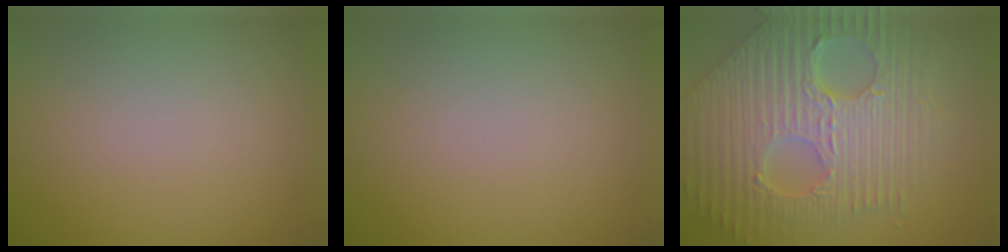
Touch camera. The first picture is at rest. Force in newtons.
{"total": 0.0}
{"total": 10.6, "press": 7.2, "slide": 7.8}